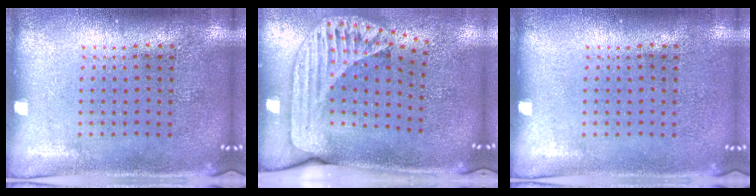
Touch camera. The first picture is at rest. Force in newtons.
{"total": 2.7, "press": 1.8, "slide": 1.9}
{"total": 0.0}